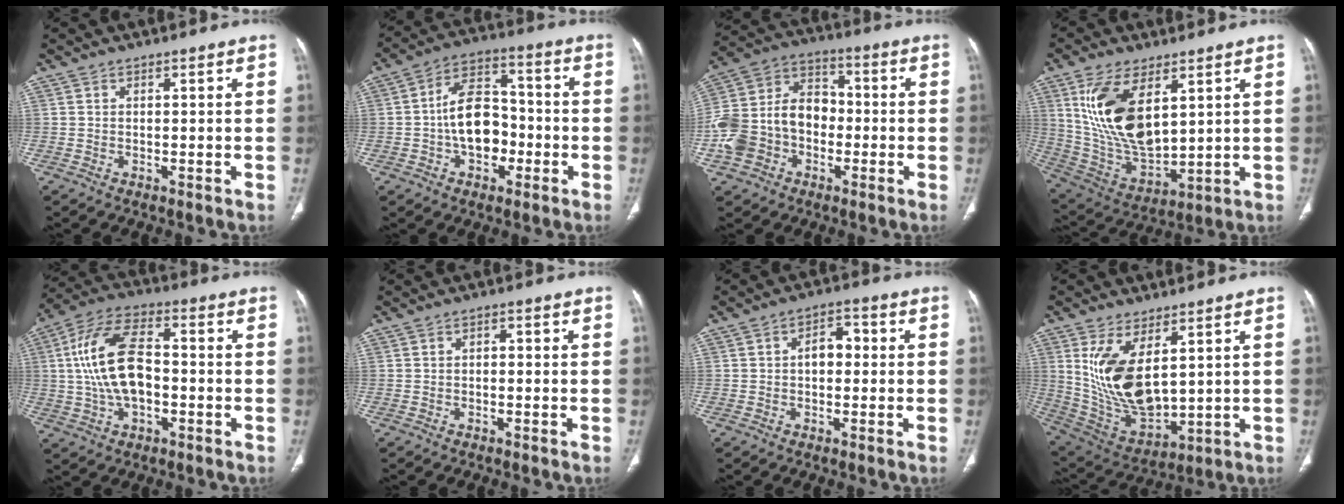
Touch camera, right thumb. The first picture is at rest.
{"total": 12.3, "force": [-2.4, 8.2, 8.8], "torque": [-0.116, 0.042, -0.048]}
{"total": 15.9, "force": [-4.1, 12.5, 8.9], "torque": [-0.165, 0.055, -0.081]}
{"total": 17.3, "force": [6.2, 8.5, 13.8], "torque": [-0.256, -0.027, 0.136]}
{"total": 14.7, "force": [-0.3, 8.0, 12.4], "torque": [-0.240, 0.032, -0.010]}
{"total": 1.2, "force": [-0.3, 0.8, 0.8], "torque": [-0.007, 0.007, -0.009]}
{"total": 4.9, "force": [0.1, 3.2, 3.7], "torque": [-0.044, 0.020, -0.007]}
{"total": 15.1, "force": [4.2, 7.5, 12.4], "torque": [-0.226, -0.025, 0.108]}